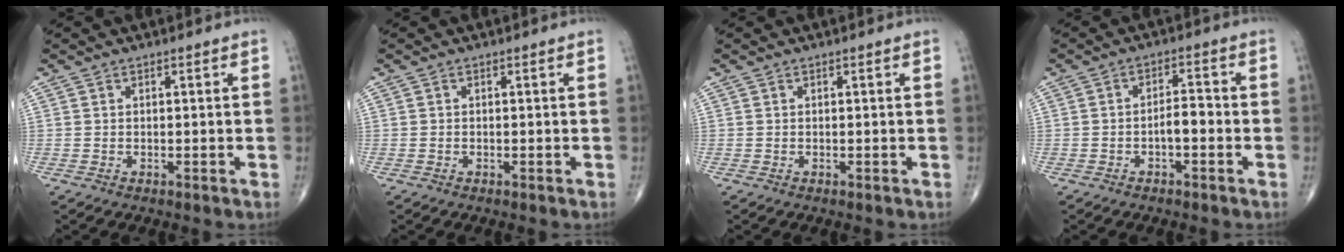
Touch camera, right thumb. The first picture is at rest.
{"total": 0.0}
{"total": 0.0}
{"total": 3.6, "force": [-1.2, 1.6, 3.0], "torque": [-0.040, 0.020, -0.023]}